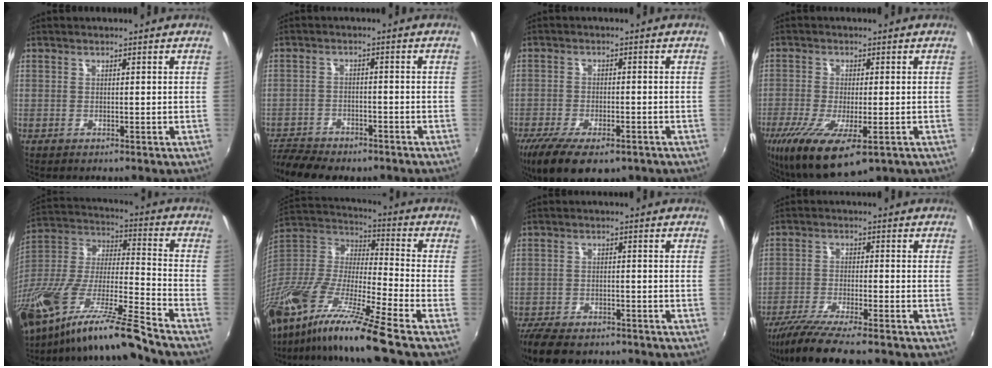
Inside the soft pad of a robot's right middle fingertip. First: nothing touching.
{"total": 9.6, "force": [-8.4, 2.8, 3.7], "torque": [-0.104, -0.024, -0.140]}
{"total": 14.0, "force": [-9.1, 6.0, 8.8], "torque": [-0.192, -0.043, -0.145]}
{"total": 14.3, "force": [-7.4, 4.9, 11.2], "torque": [-0.234, -0.059, -0.120]}
{"total": 22.8, "force": [-17.3, 1.3, 14.8], "torque": [-0.266, -0.032, -0.317]}
{"total": 24.2, "force": [-17.4, 1.0, 16.8], "torque": [-0.301, -0.051, -0.327]}
{"total": 10.3, "force": [-8.2, 3.9, 4.8], "torque": [-0.114, -0.027, -0.136]}
{"total": 10.1, "force": [-8.4, 0.6, 5.6], "torque": [-0.121, -0.033, -0.145]}